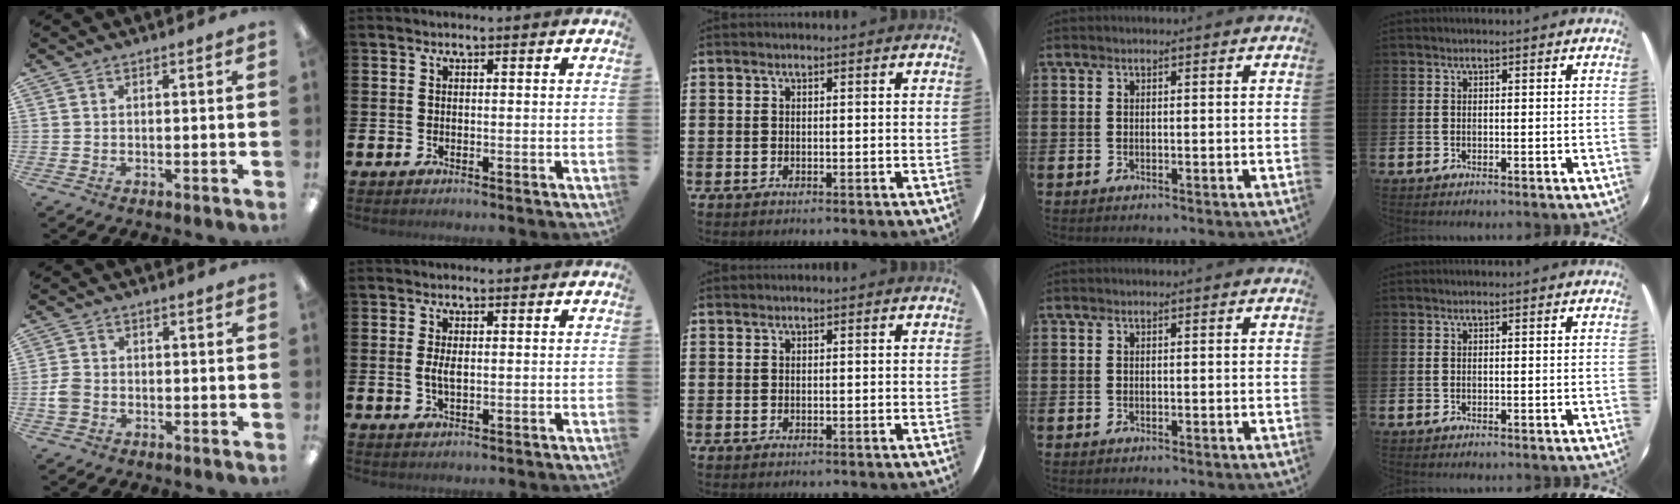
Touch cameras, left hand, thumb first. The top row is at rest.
{"thumb": {"total": 3.5, "force": [-1.1, 2.7, 2.0], "torque": [-0.031, 0.008, -0.018]}, "index": {"total": 2.3, "force": [0.1, 1.0, 2.1], "torque": [-0.028, -0.002, -0.002]}}